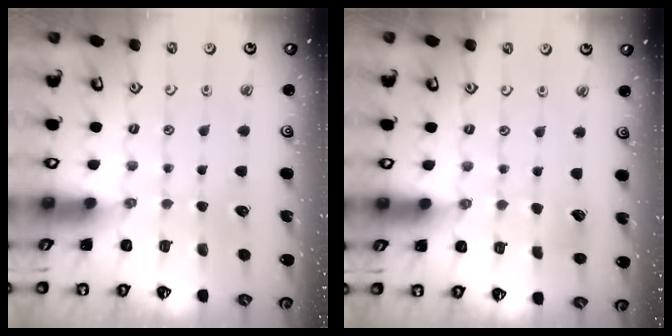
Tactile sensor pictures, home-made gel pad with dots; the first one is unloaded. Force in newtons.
{"total": 2.7, "press": 2.7, "slide": 0.4}